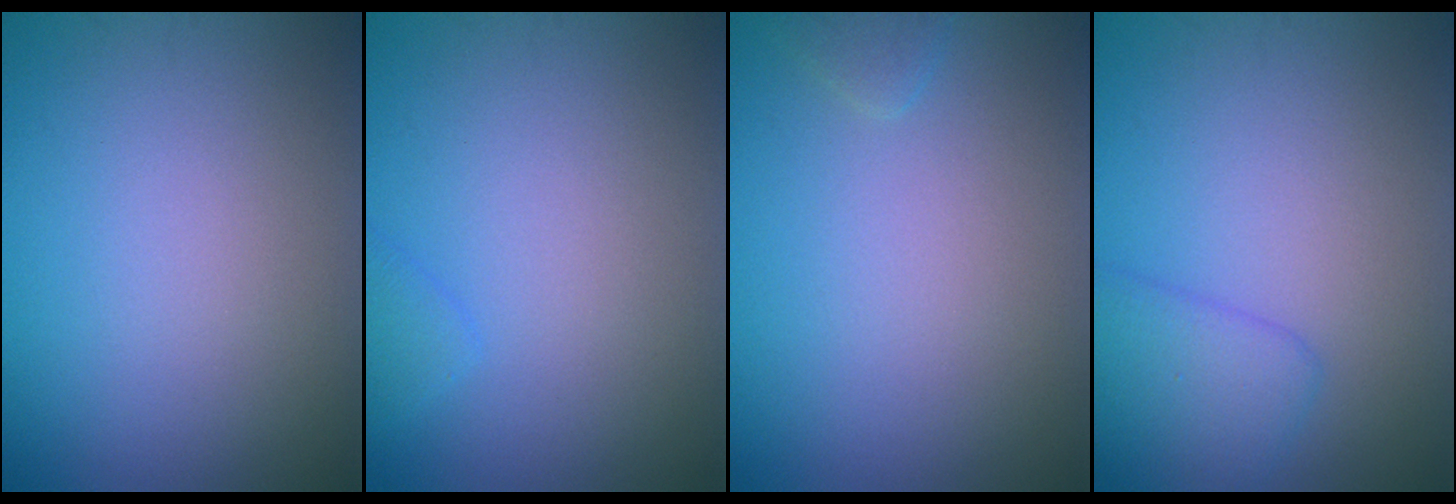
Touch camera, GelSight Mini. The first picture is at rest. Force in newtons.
{"total": 1.1, "press": 1.1, "slide": 0.0}
{"total": 0.7, "press": 0.7, "slide": 0.1}
{"total": 2.9, "press": 2.9, "slide": 0.1}